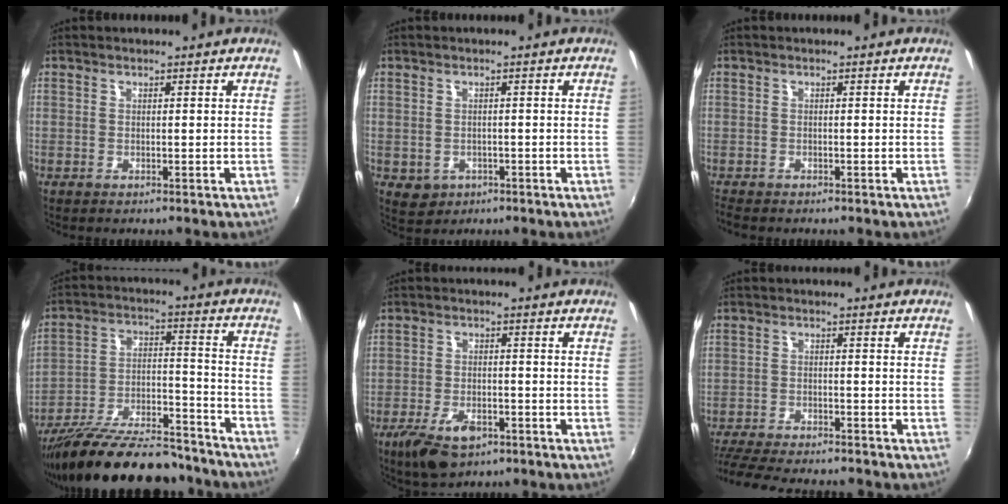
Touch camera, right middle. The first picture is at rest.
{"total": 3.6, "force": [-1.1, 3.2, 1.4], "torque": [-0.033, -0.003, -0.008]}
{"total": 2.3, "force": [-2.2, 0.7, 0.7], "torque": [-0.020, -0.013, -0.040]}
{"total": 24.0, "force": [-19.7, 7.1, 11.6], "torque": [-0.205, -0.008, -0.289]}
{"total": 9.0, "force": [-5.5, 4.4, 5.7], "torque": [-0.136, -0.019, -0.093]}
{"total": 13.3, "force": [-11.8, 2.4, 5.6], "torque": [-0.131, -0.026, -0.190]}